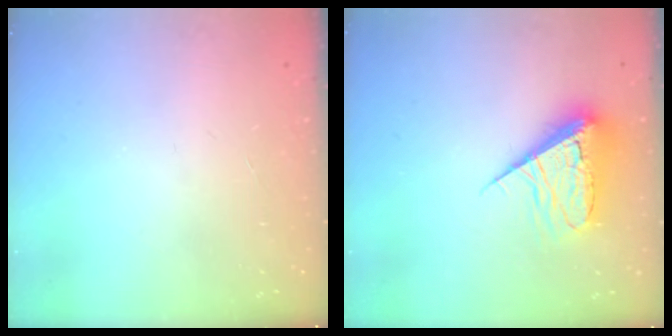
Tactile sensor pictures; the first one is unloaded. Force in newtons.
{"total": 11.4, "press": 11.3, "slide": 1.4}